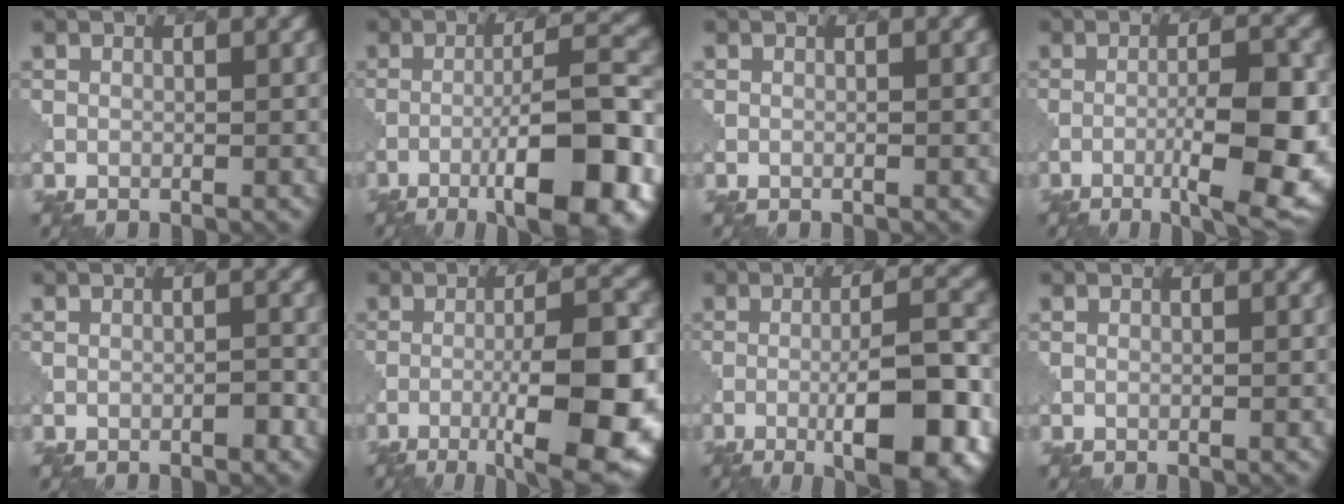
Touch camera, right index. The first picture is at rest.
{"total": 11.1, "force": [-5.1, 2.0, 9.6], "torque": [-0.138, 0.013, -0.077]}
{"total": 0.0}
{"total": 8.4, "force": [-2.9, 1.7, 7.8], "torque": [-0.121, 0.000, -0.043]}
{"total": 1.0, "force": [-0.6, 0.3, 0.8], "torque": [-0.009, 0.004, -0.008]}
{"total": 11.0, "force": [-3.9, 2.3, 10.0], "torque": [-0.148, 0.001, -0.058]}
{"total": 9.3, "force": [-3.3, 2.0, 8.4], "torque": [-0.120, 0.003, -0.050]}
{"total": 0.0}